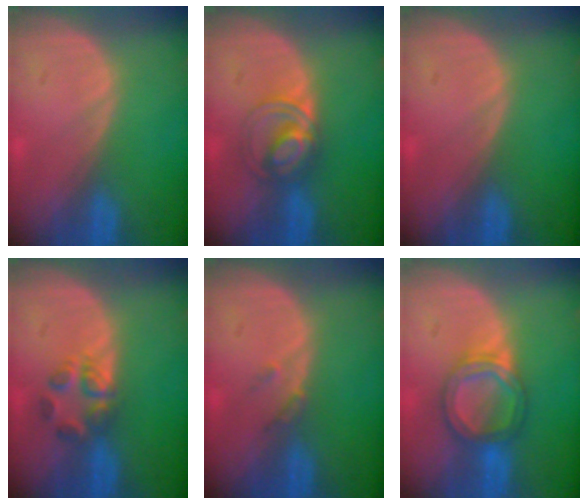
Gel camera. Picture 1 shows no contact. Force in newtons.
{"total": 5.0, "press": 5.0, "slide": 0.5}
{"total": 0.0}
{"total": 4.0, "press": 4.0, "slide": 0.8}
{"total": 1.5, "press": 1.3, "slide": 0.7}
{"total": 6.1, "press": 5.6, "slide": 2.4}